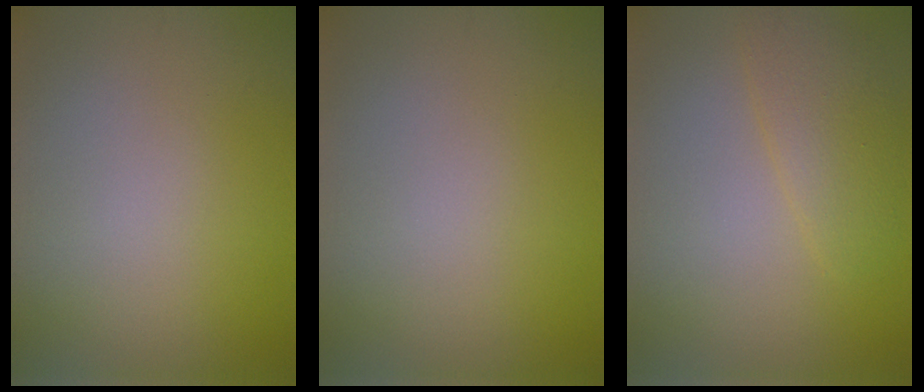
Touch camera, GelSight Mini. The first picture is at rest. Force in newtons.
{"total": 0.0}
{"total": 2.7, "press": 2.7, "slide": 0.1}